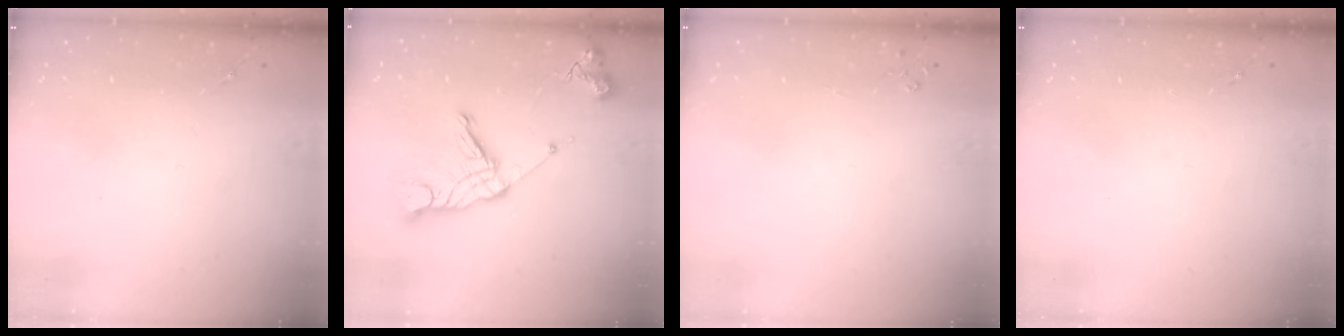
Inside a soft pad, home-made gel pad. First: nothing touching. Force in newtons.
{"total": 15.6, "press": 15.6, "slide": 1.2}
{"total": 2.8, "press": 2.8, "slide": 0.3}
{"total": 0.0}